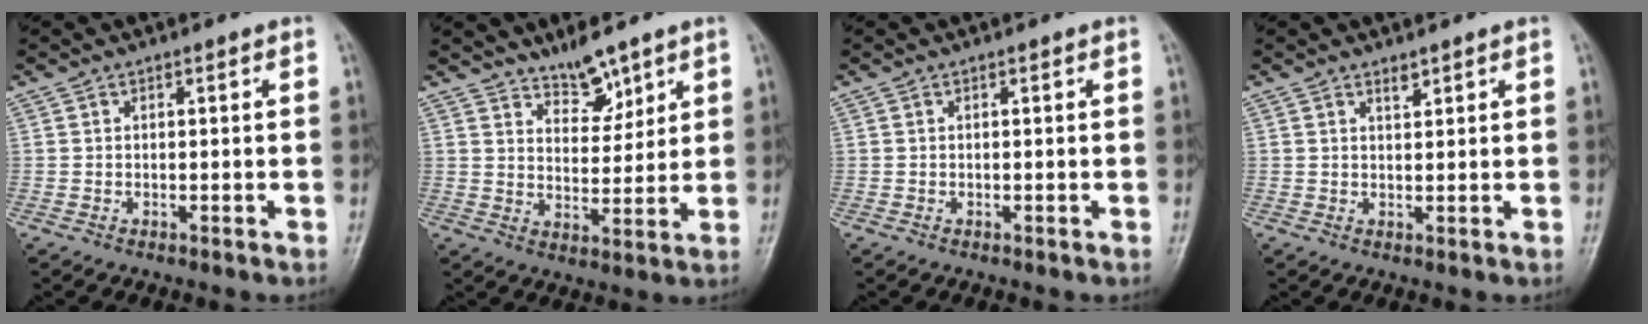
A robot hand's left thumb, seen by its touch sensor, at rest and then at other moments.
{"total": 4.5, "force": [3.5, 1.9, 2.0], "torque": [-0.014, -0.029, 0.062]}
{"total": 0.0}
{"total": 1.4, "force": [1.1, 0.5, 0.6], "torque": [-0.005, -0.010, 0.019]}